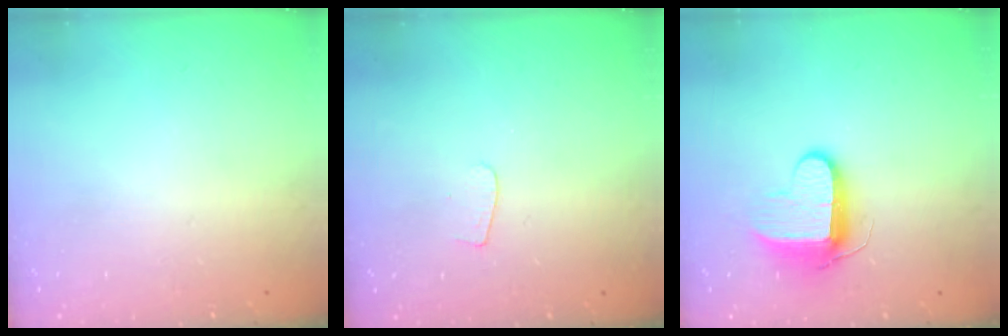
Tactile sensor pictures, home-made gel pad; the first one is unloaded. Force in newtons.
{"total": 3.6, "press": 3.6, "slide": 0.3}
{"total": 9.7, "press": 9.7, "slide": 0.9}